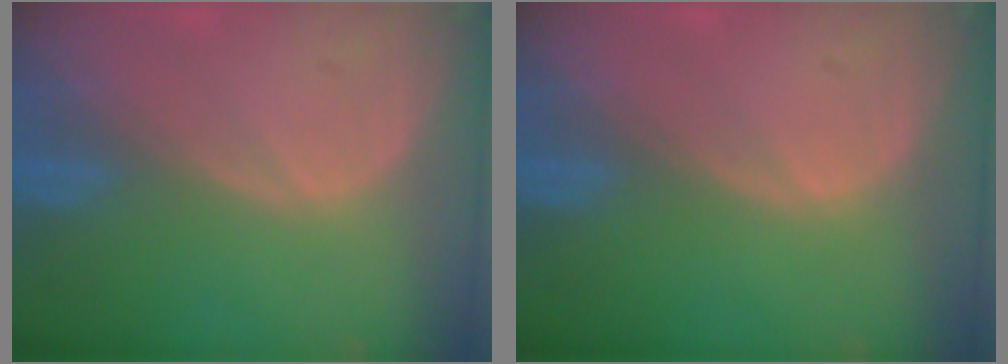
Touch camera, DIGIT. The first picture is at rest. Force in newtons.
{"total": 0.0}